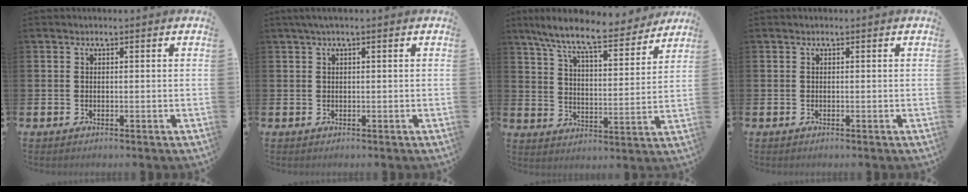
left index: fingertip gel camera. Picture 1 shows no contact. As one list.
[{"total": 1.1, "force": [0.5, 0.1, 1.0], "torque": [-0.024, 0.005, 0.009]}, {"total": 10.1, "force": [9.0, 1.4, 4.4], "torque": [-0.114, -0.051, 0.154]}, {"total": 0.0}]